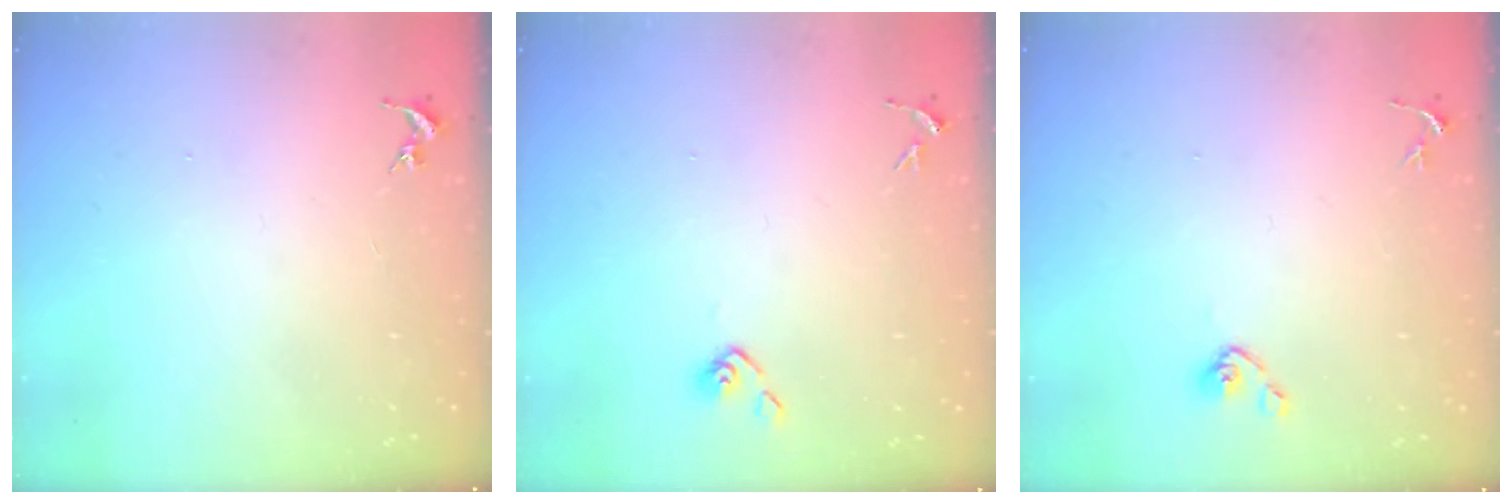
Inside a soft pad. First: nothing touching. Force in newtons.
{"total": 3.6, "press": 3.6, "slide": 0.8}
{"total": 4.8, "press": 4.4, "slide": 2.0}